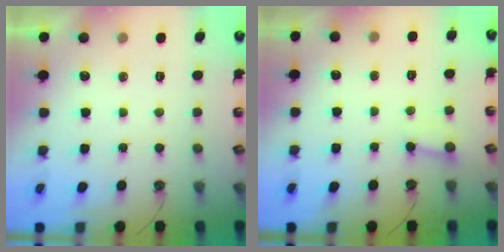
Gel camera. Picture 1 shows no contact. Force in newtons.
{"total": 2.5, "press": 2.4, "slide": 0.4}